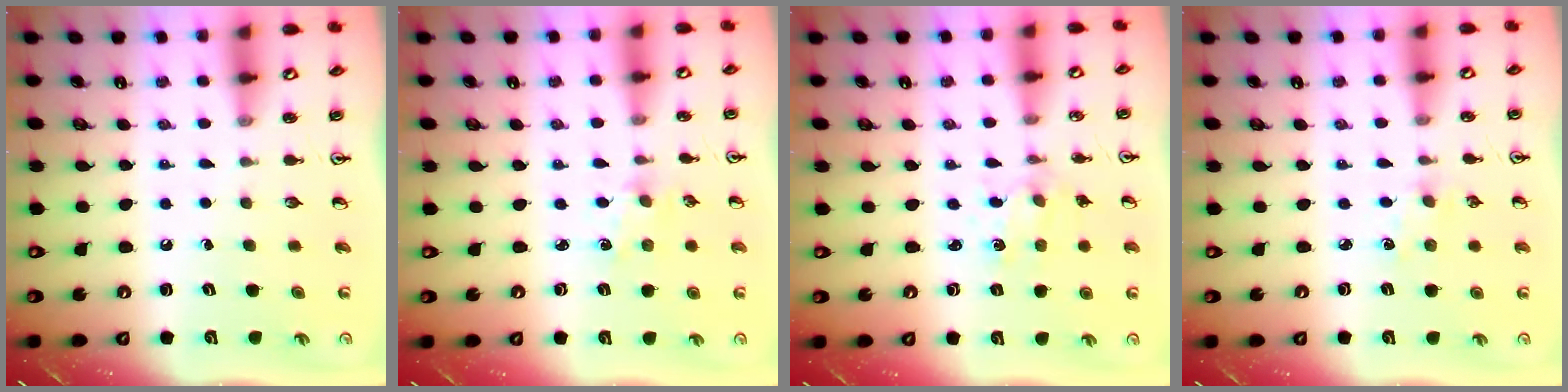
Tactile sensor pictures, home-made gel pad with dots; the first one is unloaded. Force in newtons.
{"total": 1.6, "press": 1.6, "slide": 0.4}
{"total": 1.6, "press": 1.6, "slide": 0.3}
{"total": 1.4, "press": 1.3, "slide": 0.3}